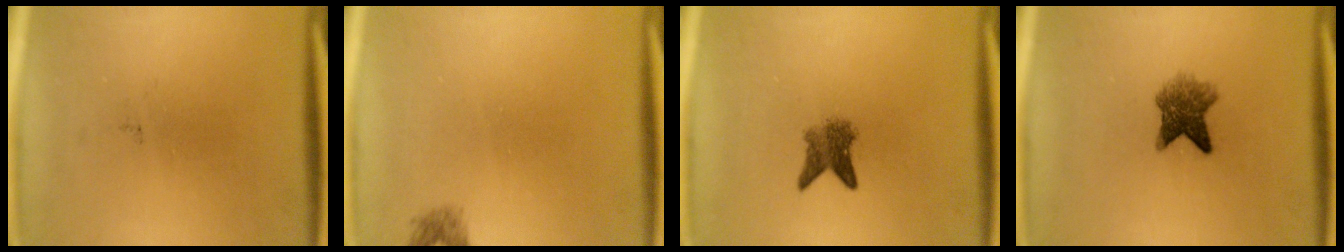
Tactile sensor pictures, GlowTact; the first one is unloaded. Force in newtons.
{"total": 1.1}
{"total": 3.4}
{"total": 5.0}